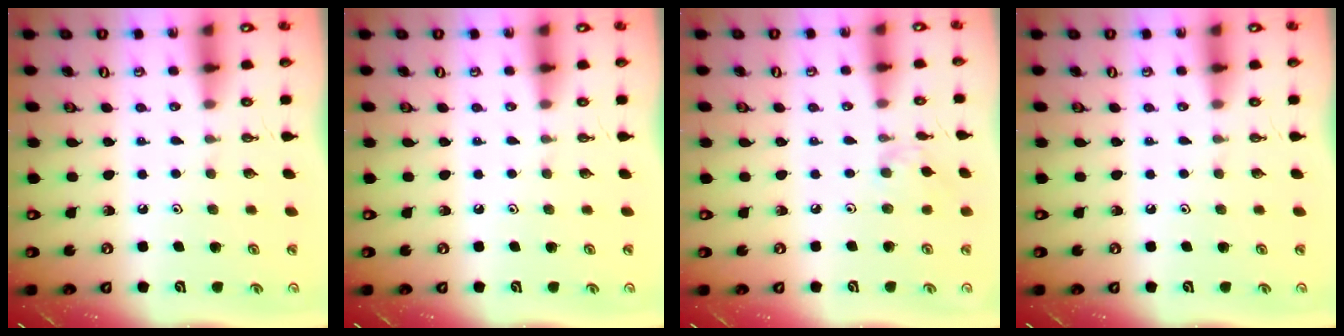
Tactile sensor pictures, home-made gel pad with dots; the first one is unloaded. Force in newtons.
{"total": 0.0}
{"total": 2.4, "press": 2.3, "slide": 0.5}
{"total": 0.0}